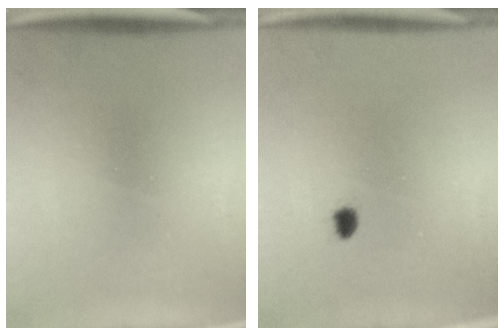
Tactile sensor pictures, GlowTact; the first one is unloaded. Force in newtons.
{"total": 1.3}